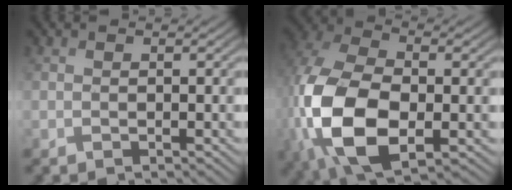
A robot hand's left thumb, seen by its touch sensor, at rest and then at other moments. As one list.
[{"total": 17.5, "force": [-3.8, 10.4, 13.5], "torque": [-0.341, -0.033, -0.057]}]